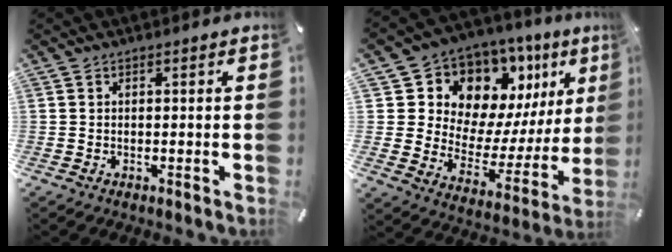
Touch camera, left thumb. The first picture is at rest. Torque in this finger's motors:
{"motor_torque": [2.15, 1.78, 1.87, -0.90, 0.07]}